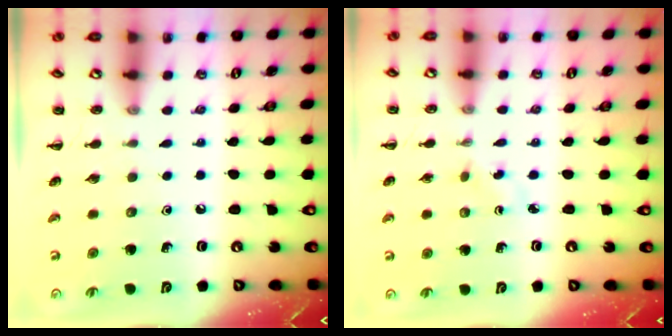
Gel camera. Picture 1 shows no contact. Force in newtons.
{"total": 1.7, "press": 1.5, "slide": 0.8}